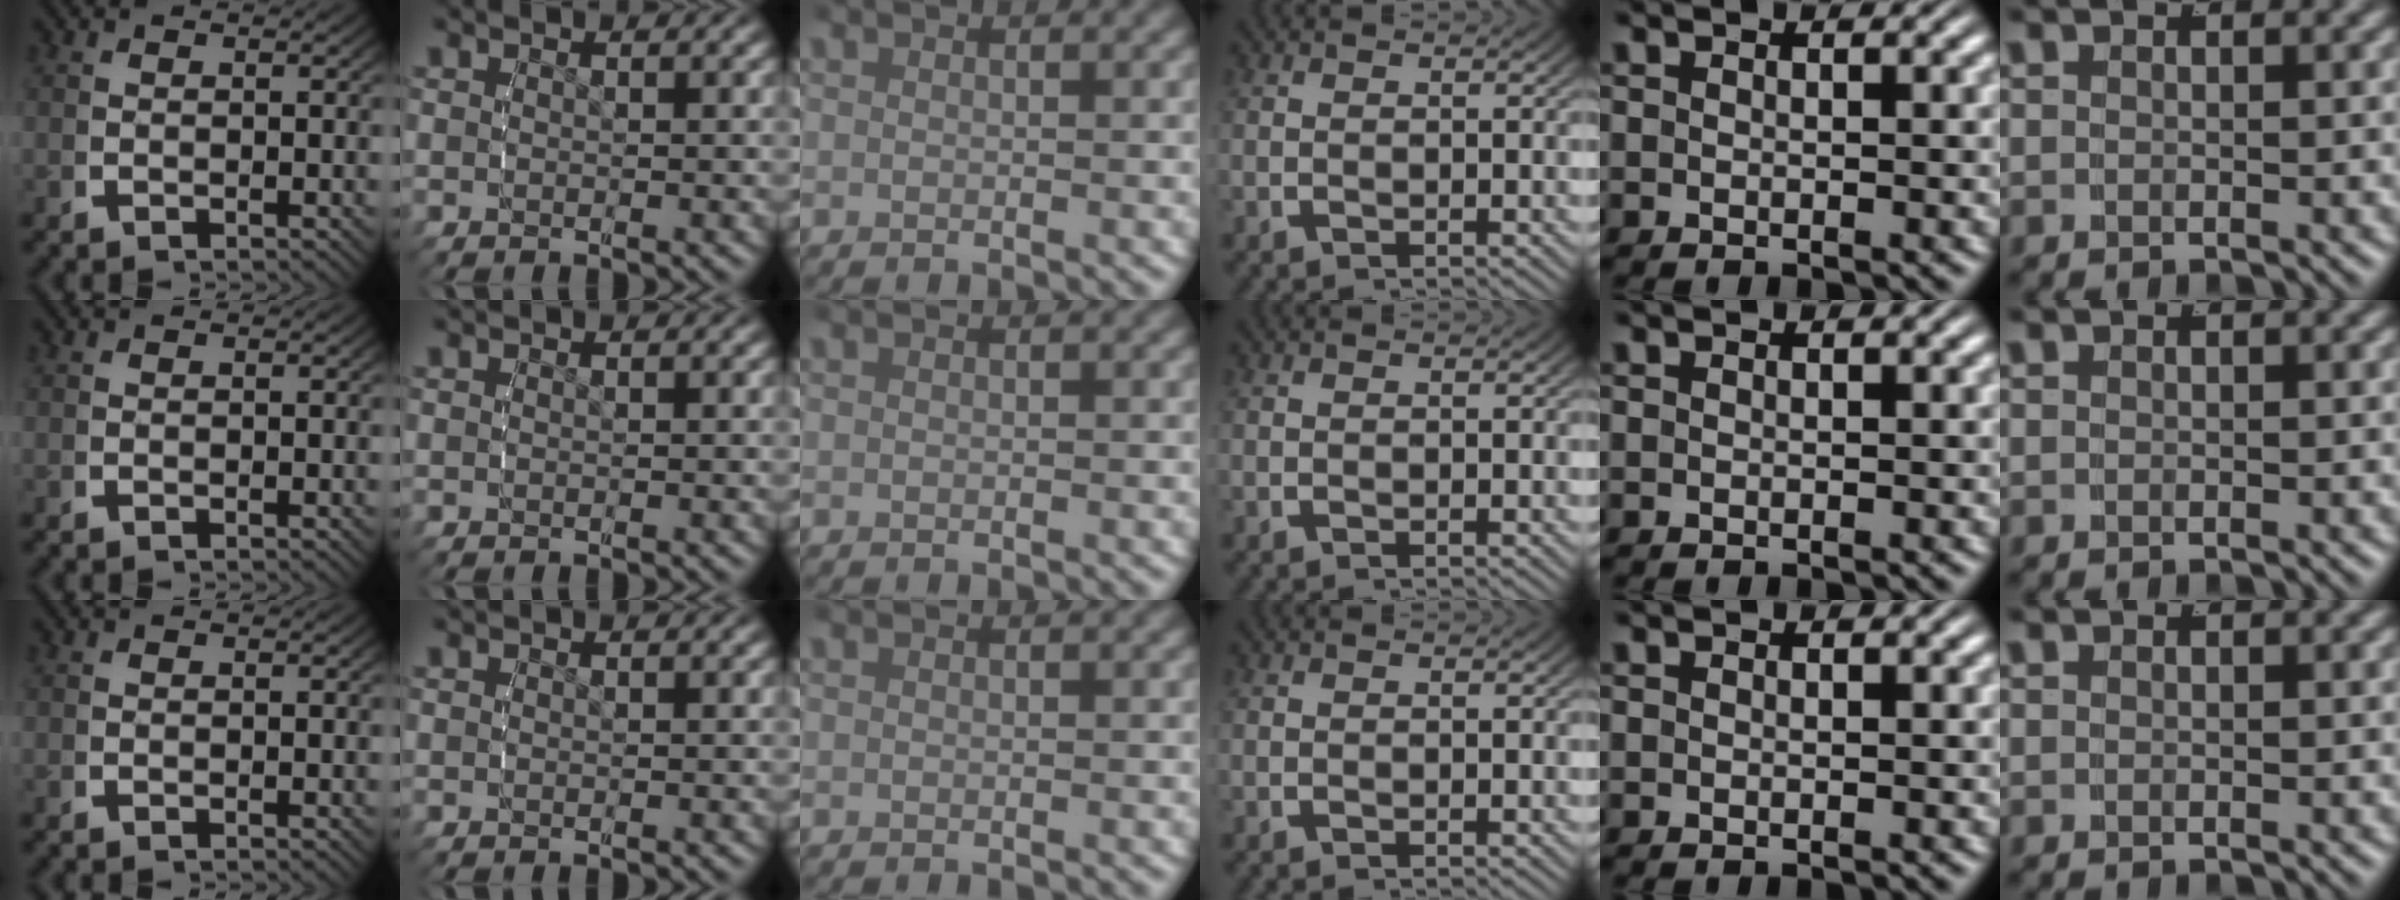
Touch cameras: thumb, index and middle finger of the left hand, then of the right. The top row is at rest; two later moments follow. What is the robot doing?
{"motion": "reach", "object": "jacket"}